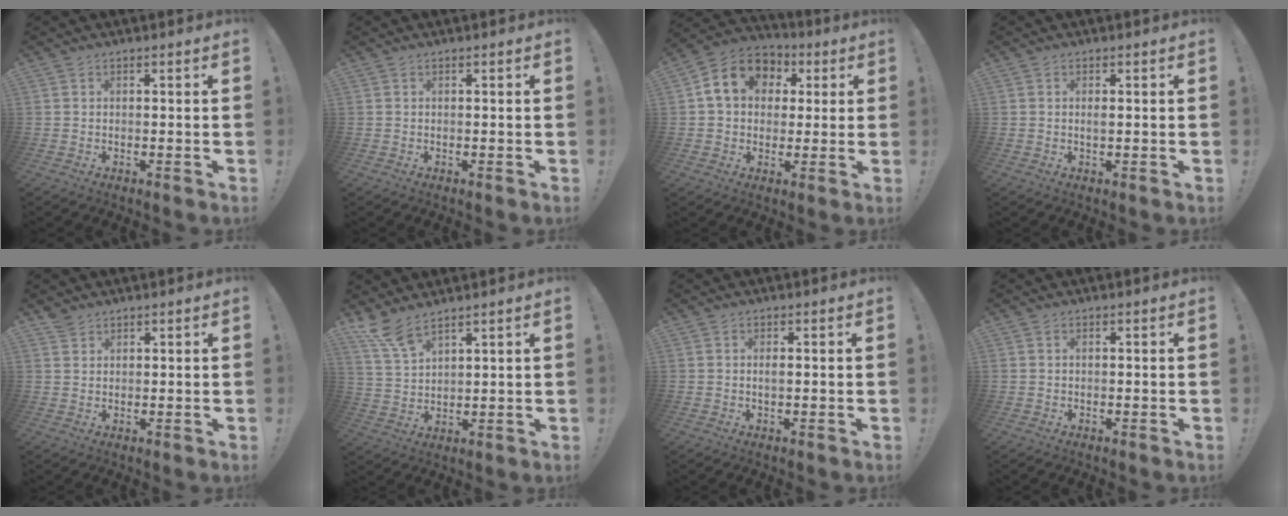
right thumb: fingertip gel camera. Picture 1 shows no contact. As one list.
[{"total": 0.0}, {"total": 13.6, "force": [4.1, 10.8, 7.1], "torque": [-0.103, 0.001, 0.082]}, {"total": 0.9, "force": [-0.2, 0.0, 0.9], "torque": [-0.015, 0.000, -0.005]}, {"total": 2.3, "force": [2.0, 1.0, 0.4], "torque": [0.001, -0.013, 0.037]}, {"total": 7.4, "force": [6.0, 1.5, 4.1], "torque": [-0.084, -0.034, 0.112]}, {"total": 1.0, "force": [-0.2, 0.0, 0.9], "torque": [-0.016, 0.000, -0.006]}, {"total": 0.0}]